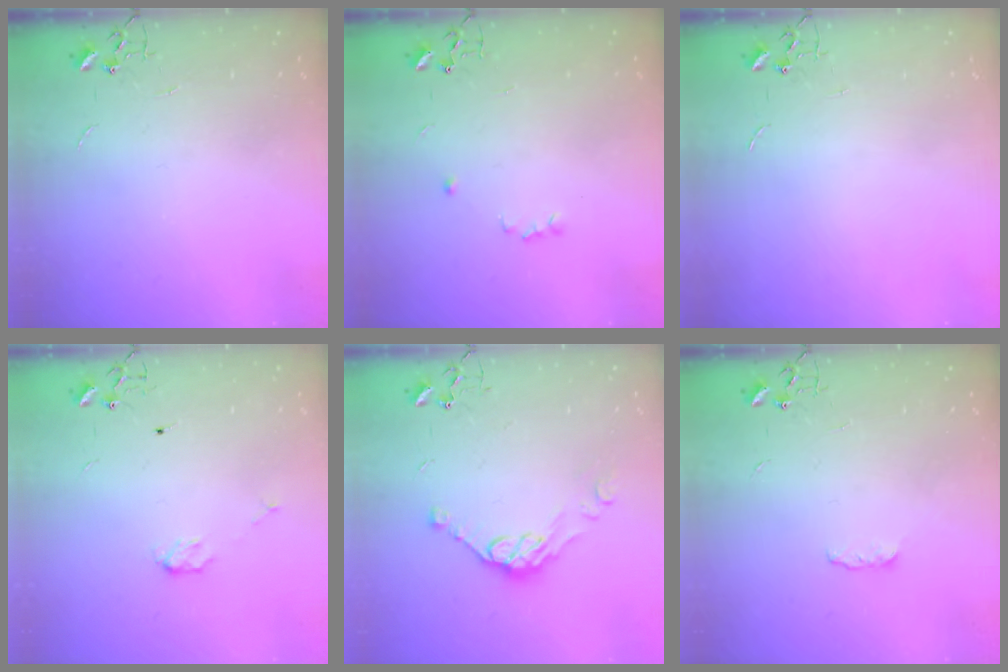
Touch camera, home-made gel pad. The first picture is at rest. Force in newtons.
{"total": 3.7, "press": 3.7, "slide": 0.6}
{"total": 0.0}
{"total": 3.8, "press": 3.8, "slide": 0.4}
{"total": 9.6, "press": 9.5, "slide": 1.0}
{"total": 4.0, "press": 4.0, "slide": 0.6}